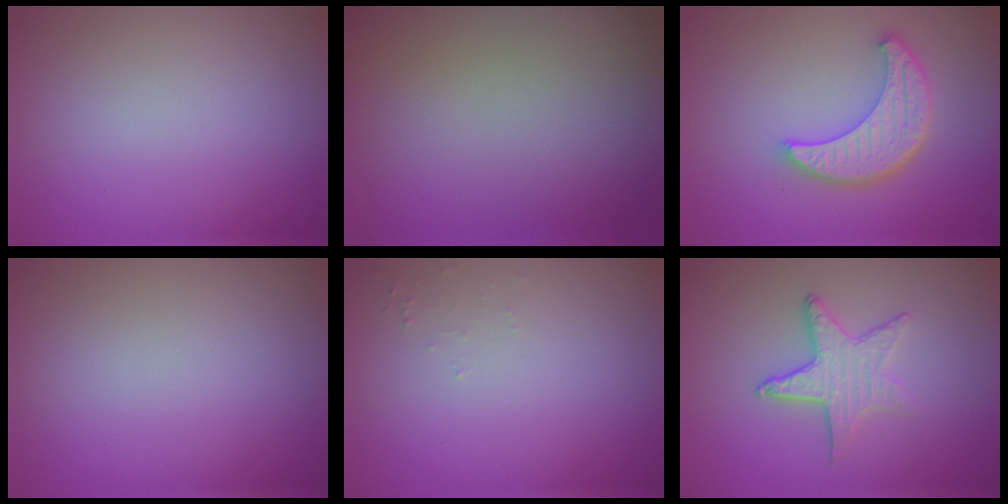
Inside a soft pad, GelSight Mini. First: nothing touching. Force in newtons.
{"total": 0.0}
{"total": 5.5, "press": 4.2, "slide": 3.6}
{"total": 0.0}
{"total": 0.6, "press": 0.6, "slide": 0.2}
{"total": 3.6, "press": 2.9, "slide": 2.2}